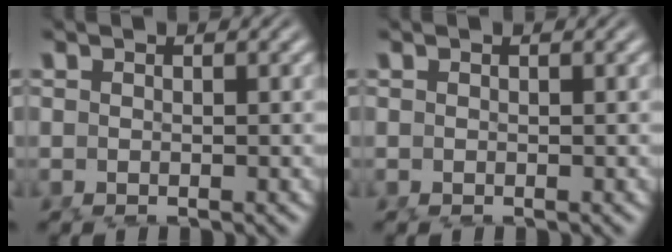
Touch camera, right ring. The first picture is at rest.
{"total": 0.0}